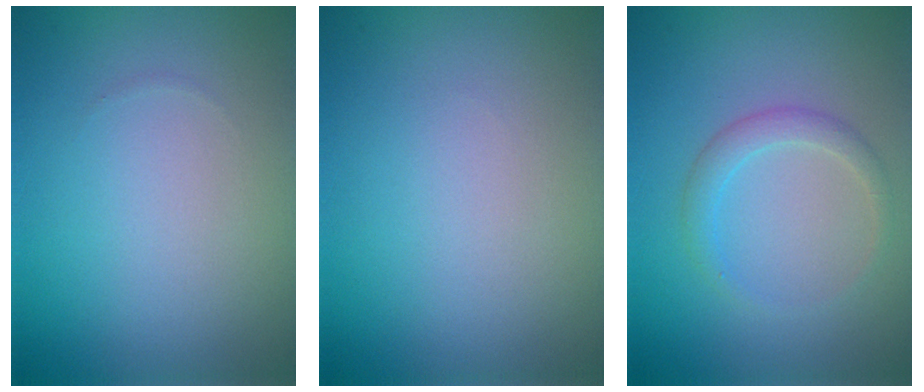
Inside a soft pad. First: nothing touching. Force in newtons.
{"total": 0.0}
{"total": 1.8, "press": 1.8, "slide": 0.0}